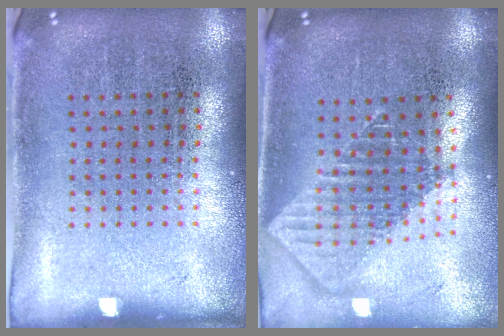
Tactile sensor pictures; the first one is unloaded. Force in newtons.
{"total": 1.9, "press": 1.5, "slide": 1.2}